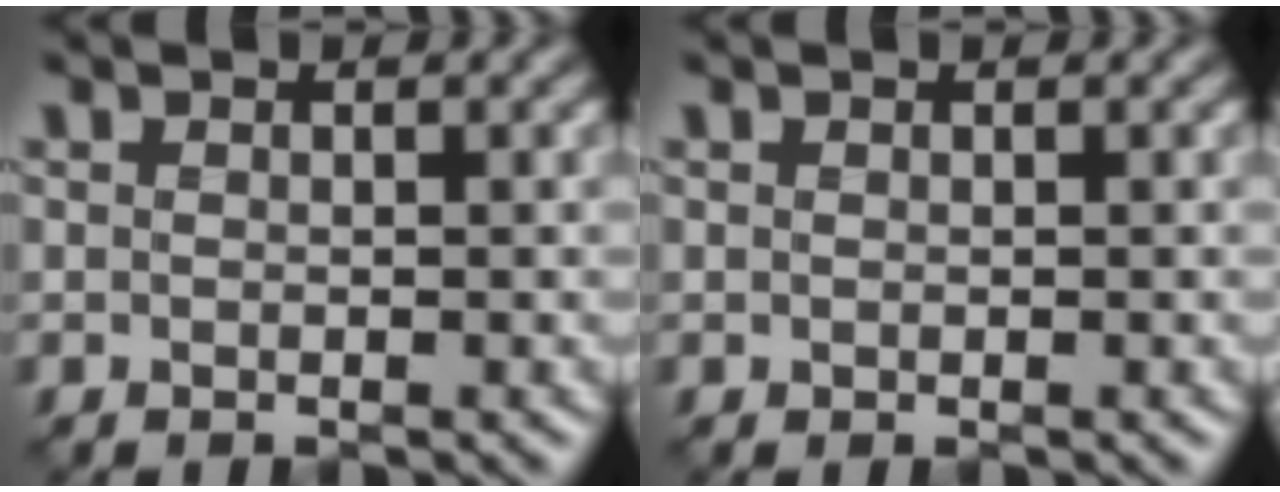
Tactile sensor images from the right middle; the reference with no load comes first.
{"total": 0.0}